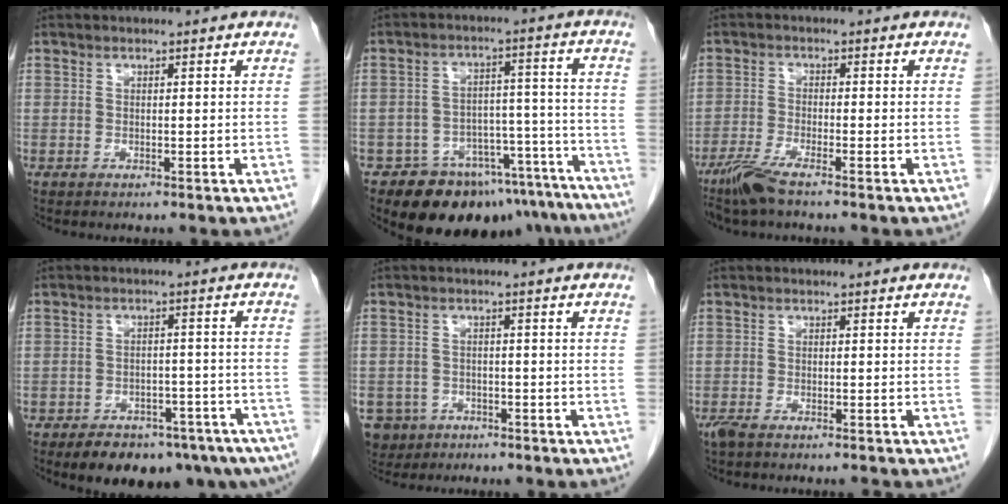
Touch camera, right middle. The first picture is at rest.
{"total": 17.6, "force": [-14.8, 7.7, 5.6], "torque": [-0.041, 0.045, -0.194]}
{"total": 4.7, "force": [-3.6, 0.1, 3.1], "torque": [-0.071, -0.014, -0.074]}
{"total": 16.3, "force": [-12.2, 7.2, 8.1], "torque": [-0.089, 0.009, -0.150]}
{"total": 6.2, "force": [-3.7, 4.9, 0.8], "torque": [-0.023, 0.005, -0.055]}
{"total": 3.1, "force": [-2.6, 0.5, 1.5], "torque": [-0.029, -0.008, -0.045]}